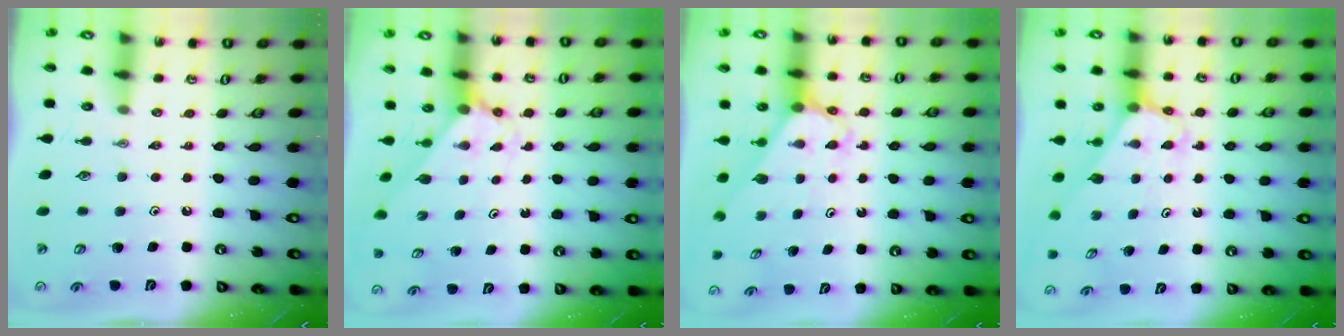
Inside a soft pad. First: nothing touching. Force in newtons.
{"total": 2.1, "press": 2.1, "slide": 0.2}
{"total": 2.7, "press": 2.7, "slide": 0.2}
{"total": 3.2, "press": 3.2, "slide": 0.2}